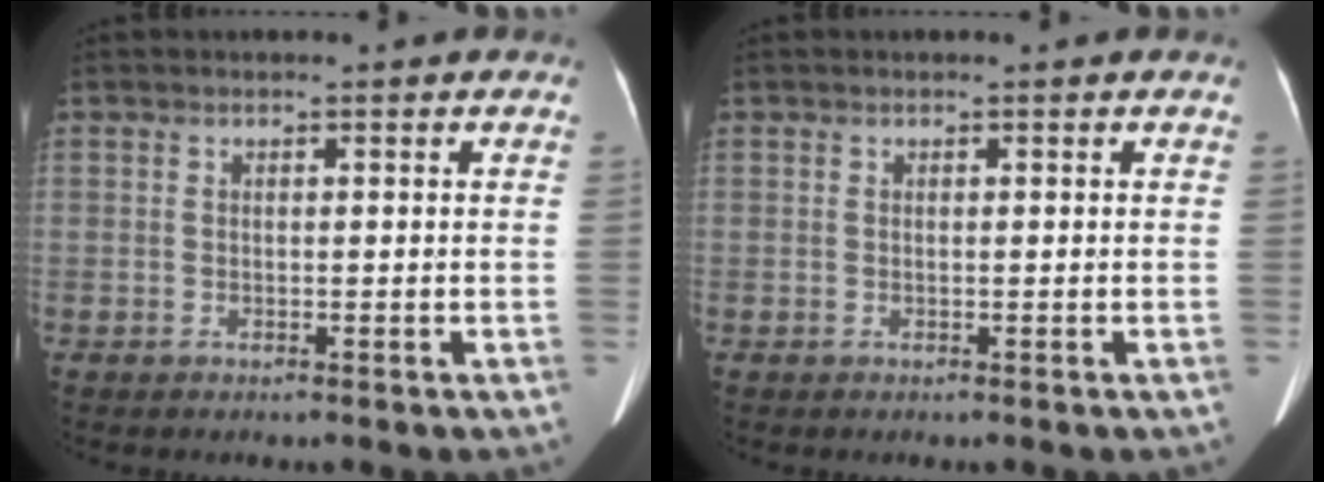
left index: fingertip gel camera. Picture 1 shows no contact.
{"total": 0.0}